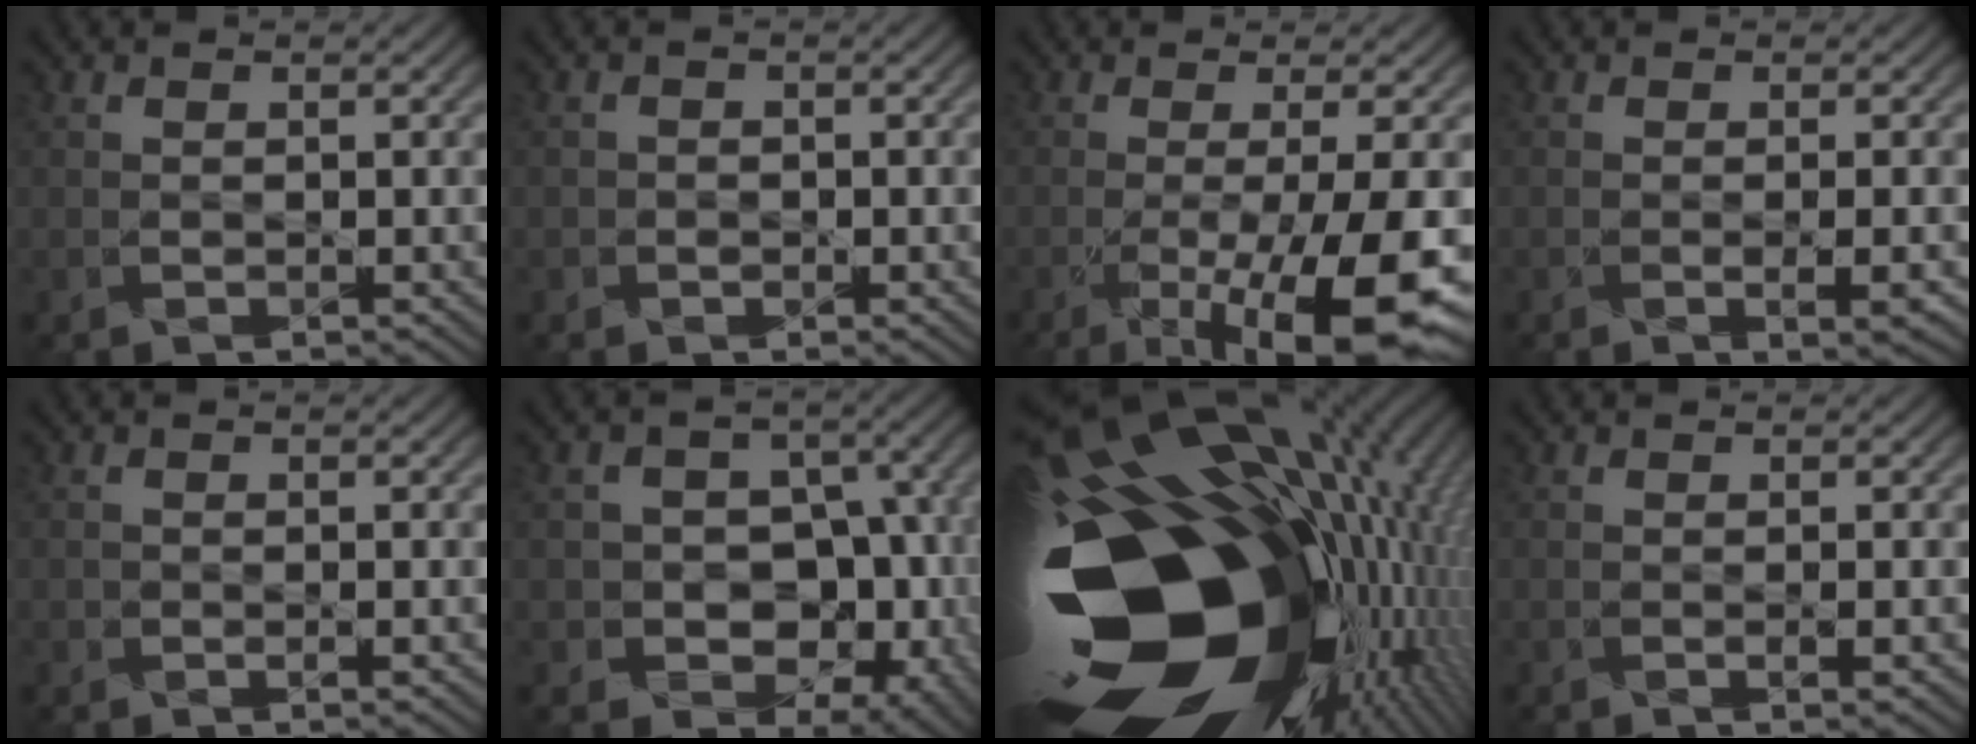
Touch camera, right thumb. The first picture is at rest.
{"total": 1.3, "force": [-0.3, 1.2, -0.3], "torque": [0.016, 0.006, -0.017]}
{"total": 12.2, "force": [-5.1, 2.3, 10.8], "torque": [-0.181, -0.023, -0.071]}
{"total": 3.0, "force": [-1.4, 0.3, 2.6], "torque": [-0.043, -0.003, -0.017]}
{"total": 1.2, "force": [-0.6, 0.6, 0.8], "torque": [-0.011, -0.004, -0.013]}
{"total": 12.6, "force": [-2.5, 10.8, 6.2], "torque": [-0.129, -0.012, -0.045]}
{"total": 22.3, "force": [-3.5, 14.0, 16.9], "torque": [-0.353, -0.088, -0.021]}
{"total": 1.6, "force": [-0.8, 0.0, 1.4], "torque": [-0.024, -0.004, -0.012]}